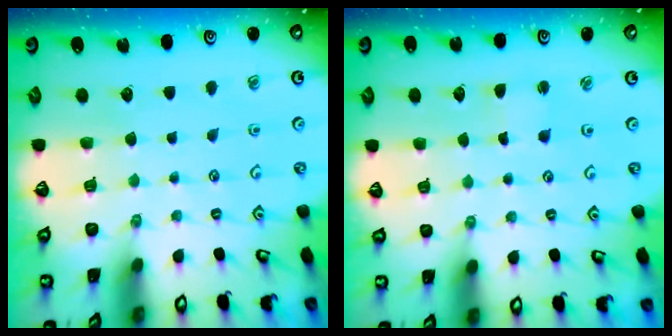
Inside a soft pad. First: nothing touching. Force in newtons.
{"total": 2.0, "press": 2.0, "slide": 0.3}